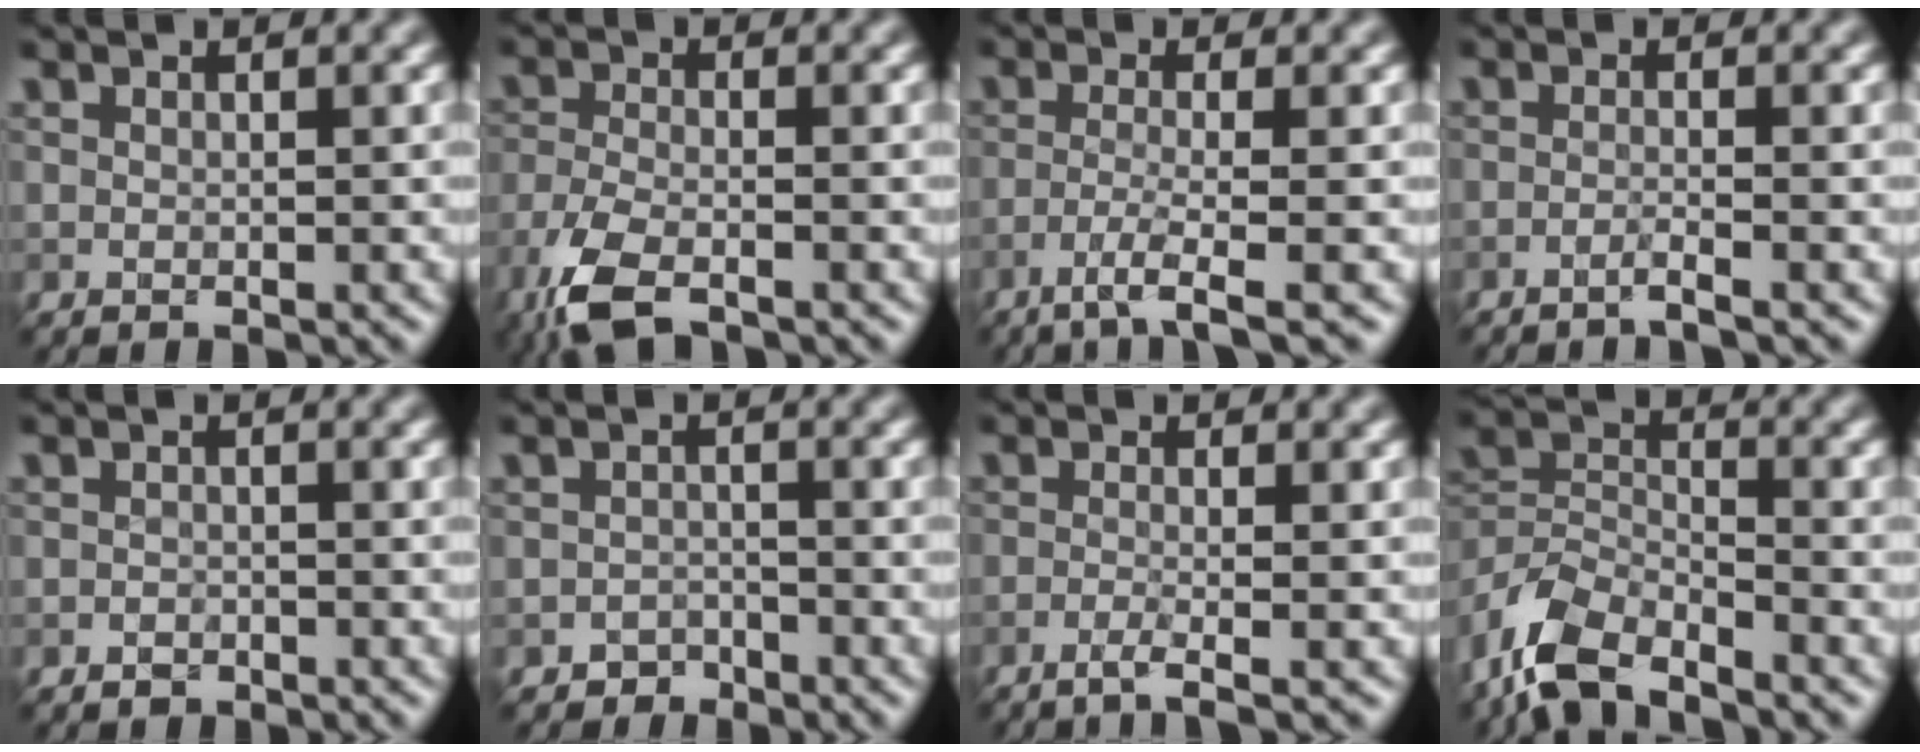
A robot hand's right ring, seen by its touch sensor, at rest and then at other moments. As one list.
[{"total": 5.6, "force": [-4.0, 1.8, 3.5], "torque": [-0.081, -0.013, -0.089]}, {"total": 3.5, "force": [-1.9, 0.3, 2.9], "torque": [-0.051, -0.001, -0.050]}, {"total": 1.4, "force": [-0.9, 0.1, 1.1], "torque": [-0.012, 0.002, -0.028]}, {"total": 0.9, "force": [-0.6, 0.6, 0.2], "torque": [0.000, 0.002, -0.012]}, {"total": 1.5, "force": [-1.2, 0.8, -0.1], "torque": [0.010, 0.008, -0.025]}, {"total": 2.2, "force": [-1.1, 0.4, 1.8], "torque": [-0.027, -0.001, -0.035]}, {"total": 6.9, "force": [-5.1, 3.0, 3.6], "torque": [-0.070, -0.003, -0.114]}]